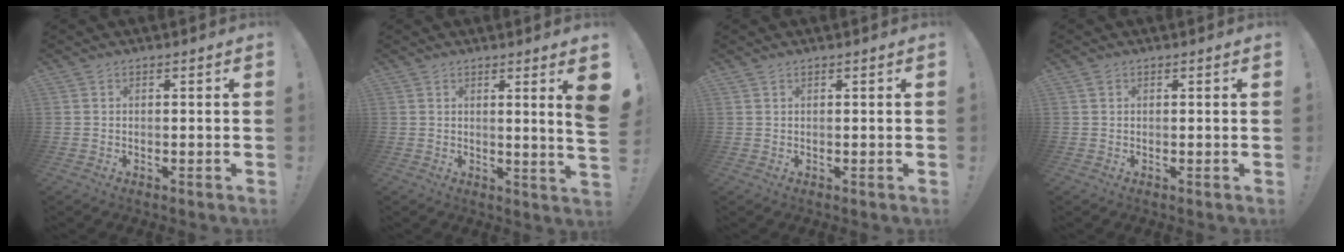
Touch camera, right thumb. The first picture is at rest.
{"total": 6.7, "force": [2.1, -0.8, 6.3], "torque": [-0.085, -0.024, 0.030]}
{"total": 0.6, "force": [0.5, 0.0, 0.3], "torque": [-0.002, -0.001, 0.008]}
{"total": 0.6, "force": [0.4, 0.4, 0.2], "torque": [0.001, 0.001, 0.007]}